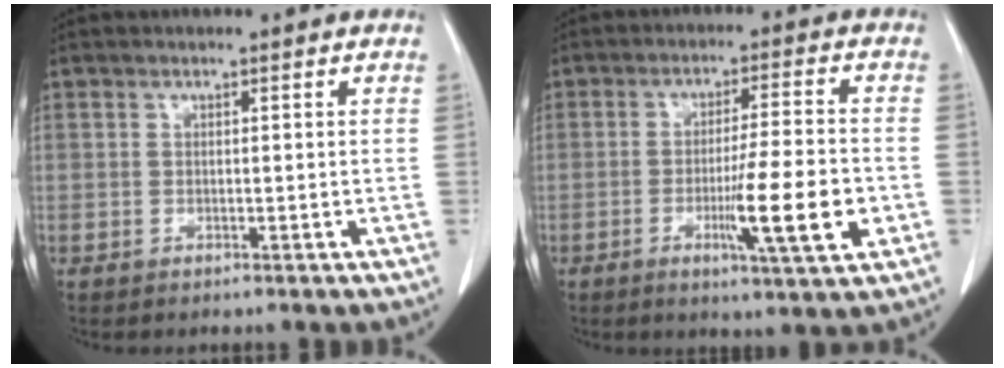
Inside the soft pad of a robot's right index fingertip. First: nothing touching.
{"total": 10.6, "force": [-3.1, 0.0, 10.1], "torque": [-0.162, -0.017, -0.050]}